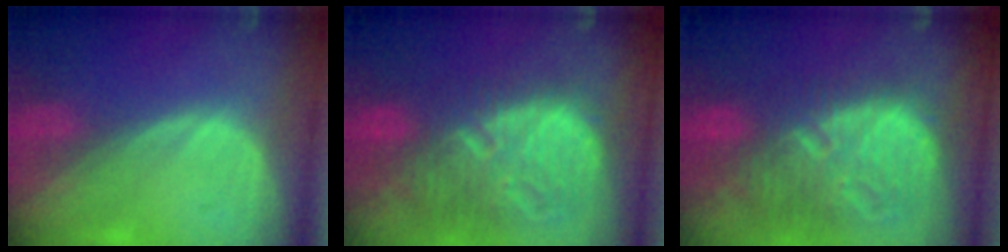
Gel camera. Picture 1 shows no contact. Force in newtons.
{"total": 13.2, "press": 11.5, "slide": 6.7}
{"total": 13.2, "press": 11.5, "slide": 6.7}